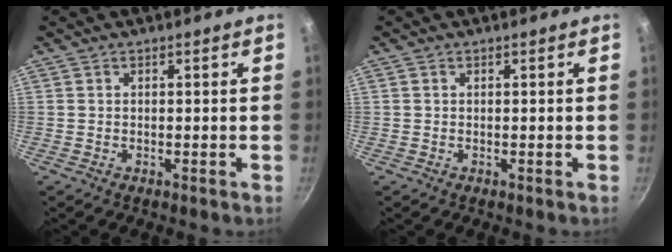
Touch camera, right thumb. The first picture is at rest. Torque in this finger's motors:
{"motor_torque": [-0.08, -0.29, 0.30, 0.23, 0.02]}